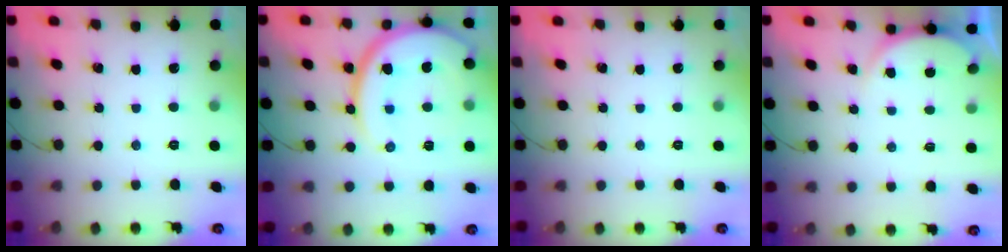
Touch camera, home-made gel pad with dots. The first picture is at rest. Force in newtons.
{"total": 17.6, "press": 17.6, "slide": 1.5}
{"total": 0.0}
{"total": 4.2, "press": 4.2, "slide": 0.6}